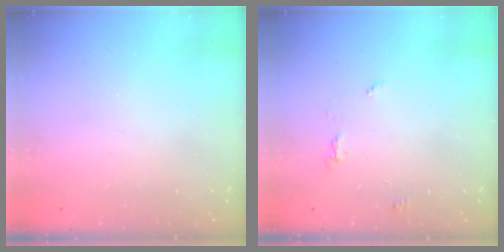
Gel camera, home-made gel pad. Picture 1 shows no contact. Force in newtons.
{"total": 5.6, "press": 5.6, "slide": 0.4}